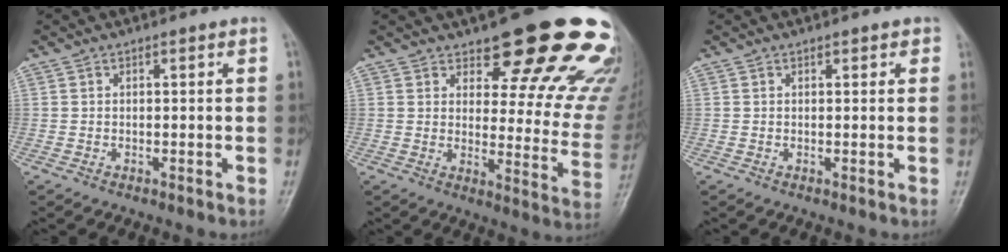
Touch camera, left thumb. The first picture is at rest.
{"total": 21.3, "force": [16.1, 6.7, 12.2], "torque": [-0.102, -0.101, 0.192]}
{"total": 1.3, "force": [0.7, 0.7, 0.8], "torque": [0.002, 0.000, 0.004]}